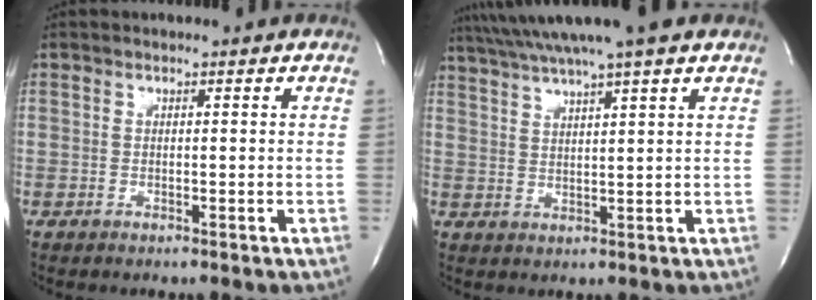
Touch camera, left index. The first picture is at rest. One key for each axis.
{"total": 11.4, "fx": 9.3, "fy": -1.1, "fz": 6.4, "tx": -0.117, "ty": 0.021, "tz": 0.138}